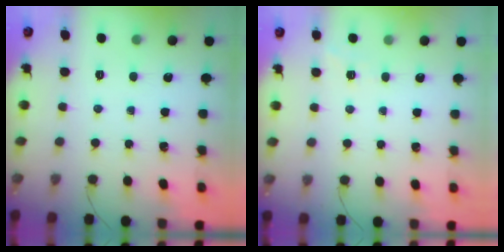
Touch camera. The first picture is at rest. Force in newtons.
{"total": 5.7, "press": 5.4, "slide": 1.6}